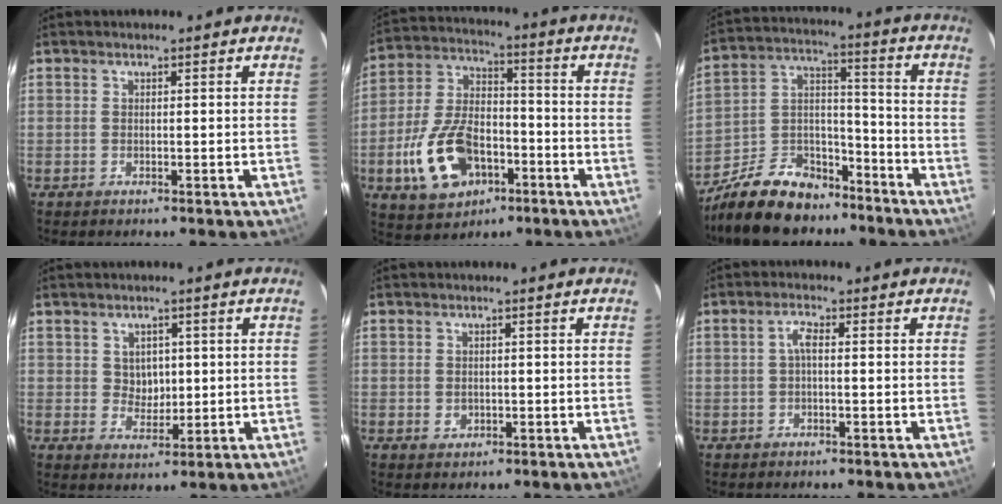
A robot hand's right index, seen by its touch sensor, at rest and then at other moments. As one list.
[{"total": 16.3, "force": [-6.4, 10.0, 11.2], "torque": [-0.248, 0.008, -0.100]}, {"total": 16.4, "force": [-12.0, 8.8, 7.1], "torque": [-0.161, 0.040, -0.191]}, {"total": 4.0, "force": [0.8, 3.6, 1.7], "torque": [-0.024, 0.006, 0.018]}, {"total": 1.6, "force": [-0.2, 1.4, 0.6], "torque": [-0.009, 0.002, -0.002]}, {"total": 2.1, "force": [-0.2, 0.6, 2.0], "torque": [-0.042, 0.008, -0.003]}]